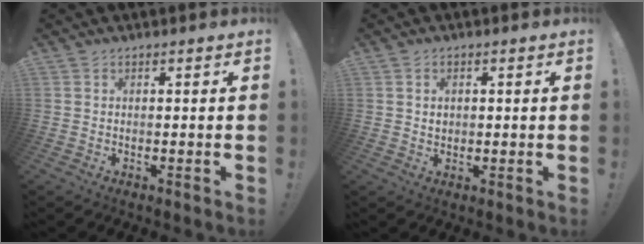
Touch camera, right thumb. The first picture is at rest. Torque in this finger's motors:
{"motor_torque": [-0.35, 0.03, -0.15, 0.36, 0.10]}